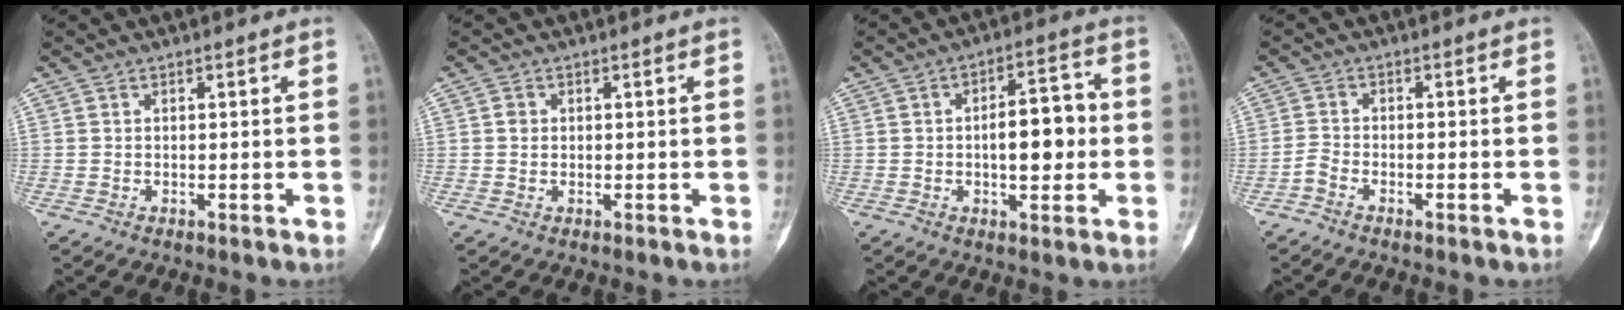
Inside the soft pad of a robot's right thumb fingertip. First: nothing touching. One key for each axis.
{"total": 1.4, "fx": 0.2, "fy": 1.2, "fz": 0.7, "tx": -0.004, "ty": 0.002, "tz": 0.002}
{"total": 10.1, "fx": -0.3, "fy": 4.8, "fz": 8.8, "tx": -0.110, "ty": 0.019, "tz": -0.007}
{"total": 1.8, "fx": -1.4, "fy": 0.6, "fz": 1.0, "tx": -0.025, "ty": 0.006, "tz": -0.034}